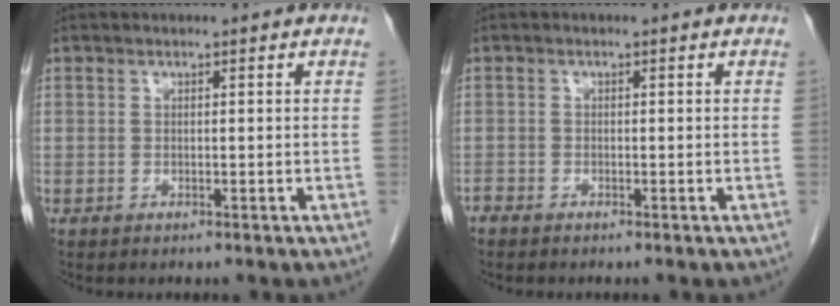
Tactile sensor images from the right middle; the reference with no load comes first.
{"total": 0.8, "force": [-0.8, 0.1, 0.1], "torque": [-0.007, -0.003, -0.017]}